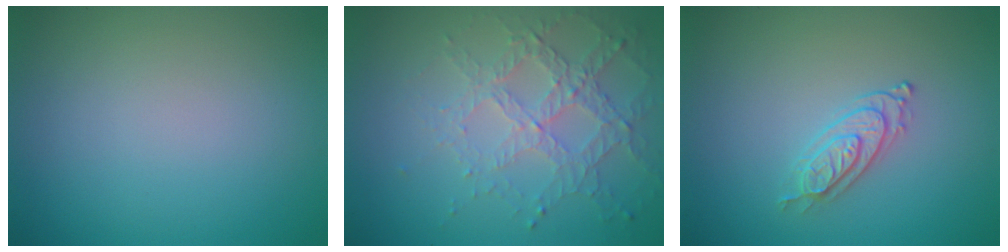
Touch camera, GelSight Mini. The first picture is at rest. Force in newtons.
{"total": 4.7, "press": 3.3, "slide": 3.3}
{"total": 2.2, "press": 2.0, "slide": 0.7}